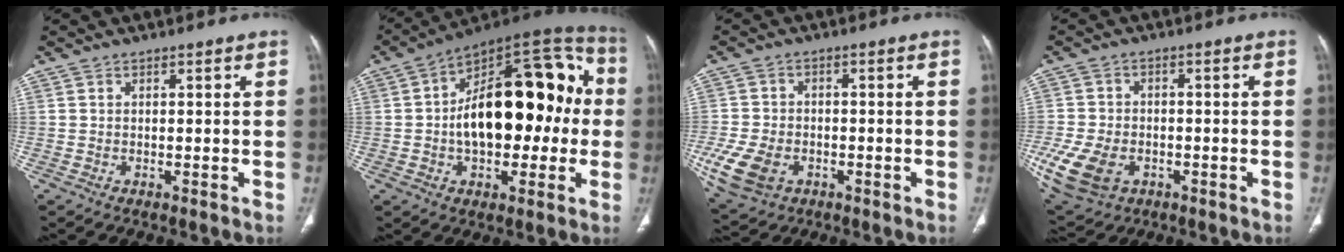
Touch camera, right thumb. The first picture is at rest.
{"total": 26.2, "force": [0.2, 14.2, 22.0], "torque": [-0.299, 0.046, -0.004]}
{"total": 10.3, "force": [-3.7, 7.3, 6.4], "torque": [-0.135, 0.006, -0.060]}
{"total": 13.4, "force": [-4.6, 9.3, 8.4], "torque": [-0.190, 0.002, -0.073]}